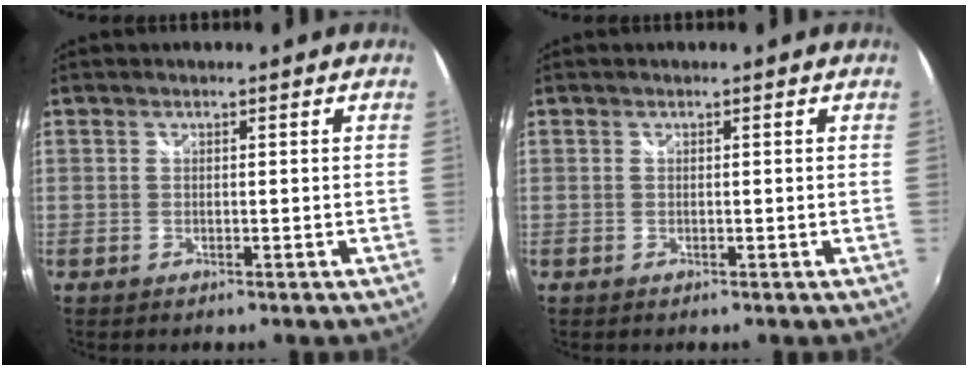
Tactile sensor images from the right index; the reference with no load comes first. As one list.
[{"total": 0.0}]